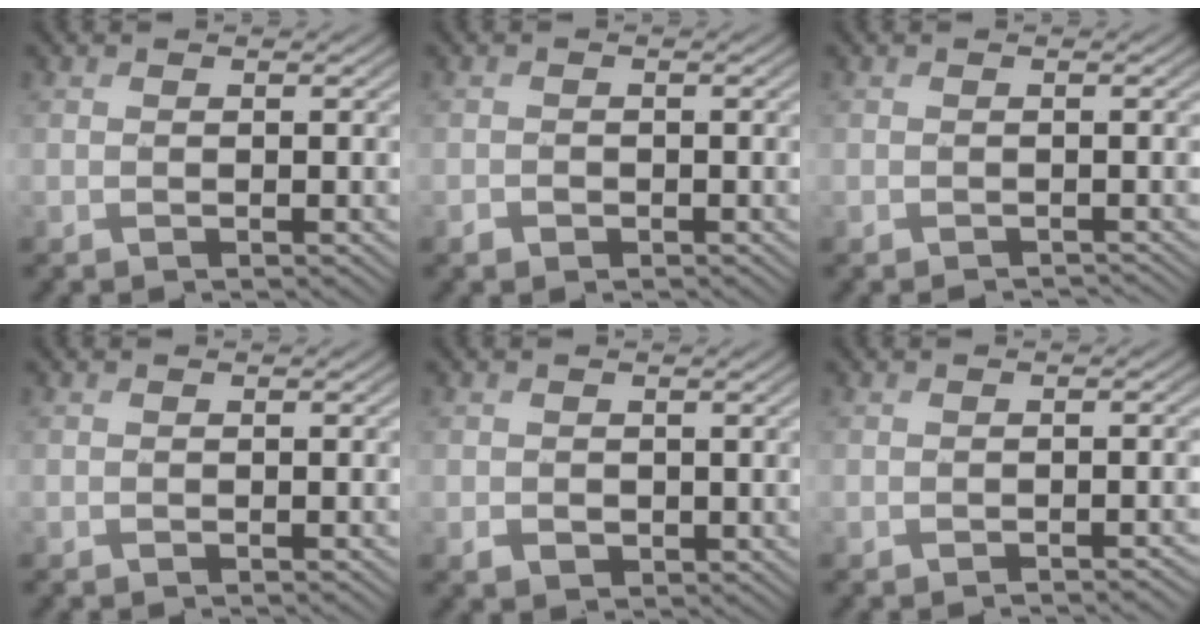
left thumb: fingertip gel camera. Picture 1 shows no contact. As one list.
[{"total": 1.0, "force": [-0.6, 0.7, 0.3], "torque": [-0.004, -0.003, -0.013]}, {"total": 1.0, "force": [-1.0, 0.1, 0.1], "torque": [-0.001, -0.004, -0.016]}, {"total": 0.0}, {"total": 1.6, "force": [0.1, 1.4, 0.6], "torque": [-0.019, -0.010, 0.004]}, {"total": 1.0, "force": [-0.8, 0.1, 0.7], "torque": [-0.007, 0.000, -0.013]}]